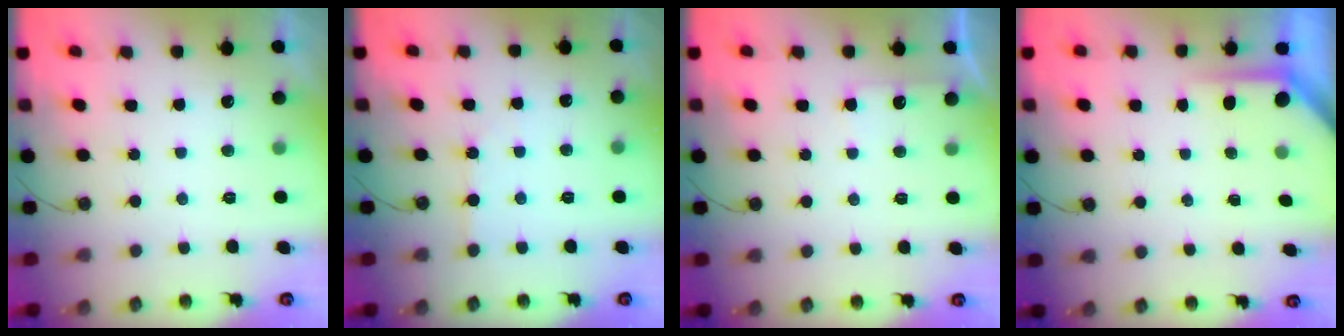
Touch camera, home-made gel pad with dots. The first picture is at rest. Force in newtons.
{"total": 2.9, "press": 2.9, "slide": 0.5}
{"total": 3.9, "press": 3.9, "slide": 0.5}
{"total": 3.9, "press": 3.8, "slide": 0.2}